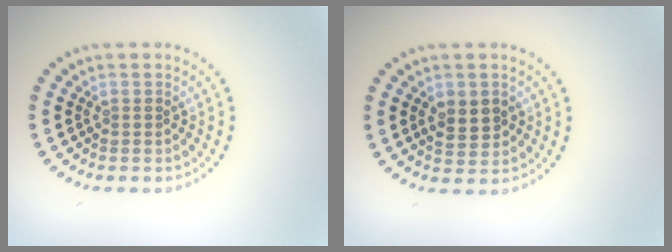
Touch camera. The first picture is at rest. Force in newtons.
{"total": 2.4, "press": 2.4, "slide": 0.2}